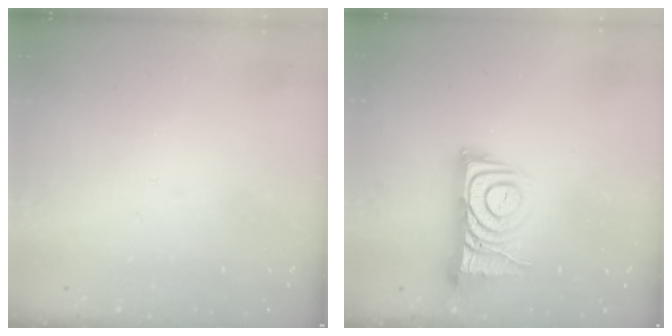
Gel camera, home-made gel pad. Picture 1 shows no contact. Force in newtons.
{"total": 11.3, "press": 11.2, "slide": 1.0}